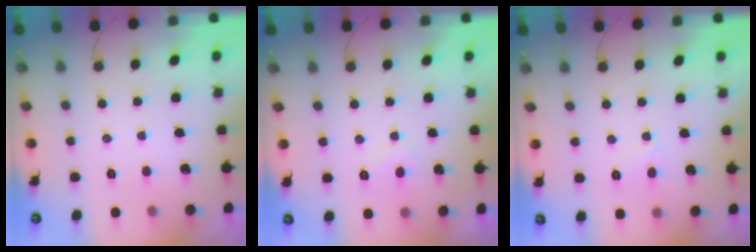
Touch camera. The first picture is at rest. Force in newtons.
{"total": 2.4, "press": 2.3, "slide": 0.5}
{"total": 2.0, "press": 2.0, "slide": 0.2}